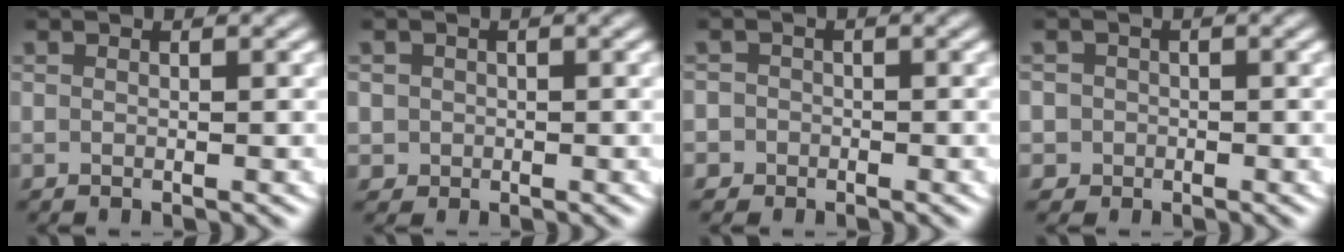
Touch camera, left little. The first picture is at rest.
{"total": 3.6, "force": [-0.3, 3.5, 0.8], "torque": [-0.032, -0.014, -0.003]}
{"total": 3.7, "force": [-1.5, 3.3, 0.1], "torque": [-0.011, -0.010, -0.032]}
{"total": 4.9, "force": [-1.1, 4.7, 0.8], "torque": [-0.030, -0.011, -0.026]}